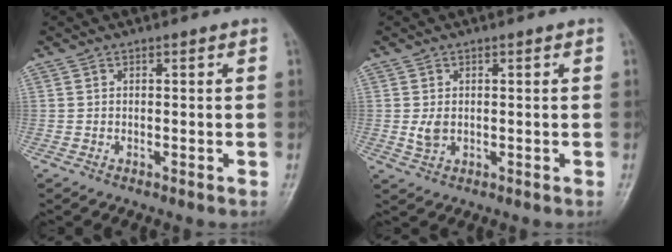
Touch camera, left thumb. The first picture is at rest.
{"total": 2.7, "force": [0.2, 1.8, 1.9], "torque": [-0.033, -0.007, 0.008]}